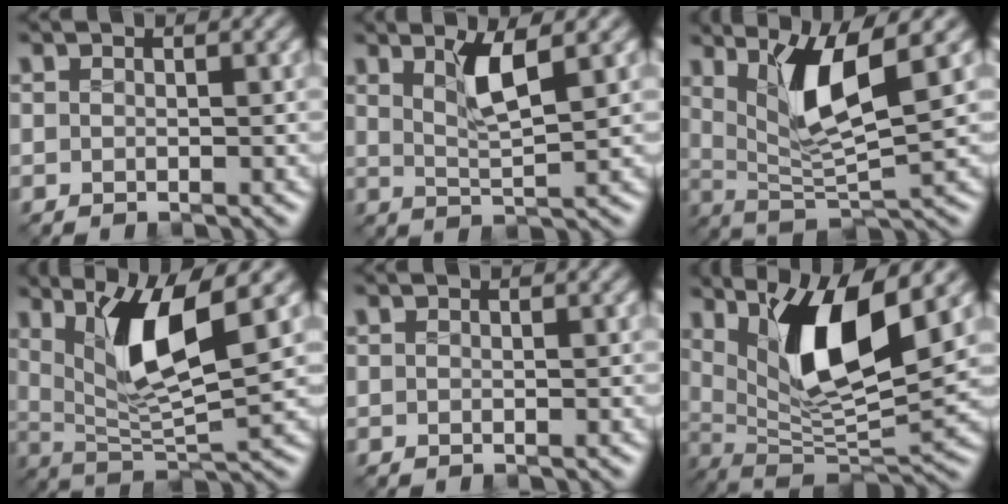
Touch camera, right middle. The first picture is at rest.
{"total": 3.4, "force": [1.5, 0.6, 3.0], "torque": [-0.060, -0.007, 0.031]}
{"total": 6.5, "force": [2.5, 1.4, 5.9], "torque": [-0.111, -0.014, 0.047]}
{"total": 7.5, "force": [2.8, 1.7, 6.7], "torque": [-0.123, -0.015, 0.051]}
{"total": 0.0}
{"total": 9.1, "force": [3.3, 2.7, 8.1], "torque": [-0.135, -0.022, 0.061]}